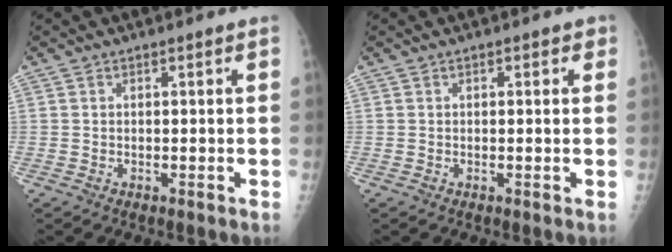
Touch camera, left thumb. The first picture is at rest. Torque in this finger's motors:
{"motor_torque": [-0.26, -0.06, -0.15, -0.16, 0.03]}